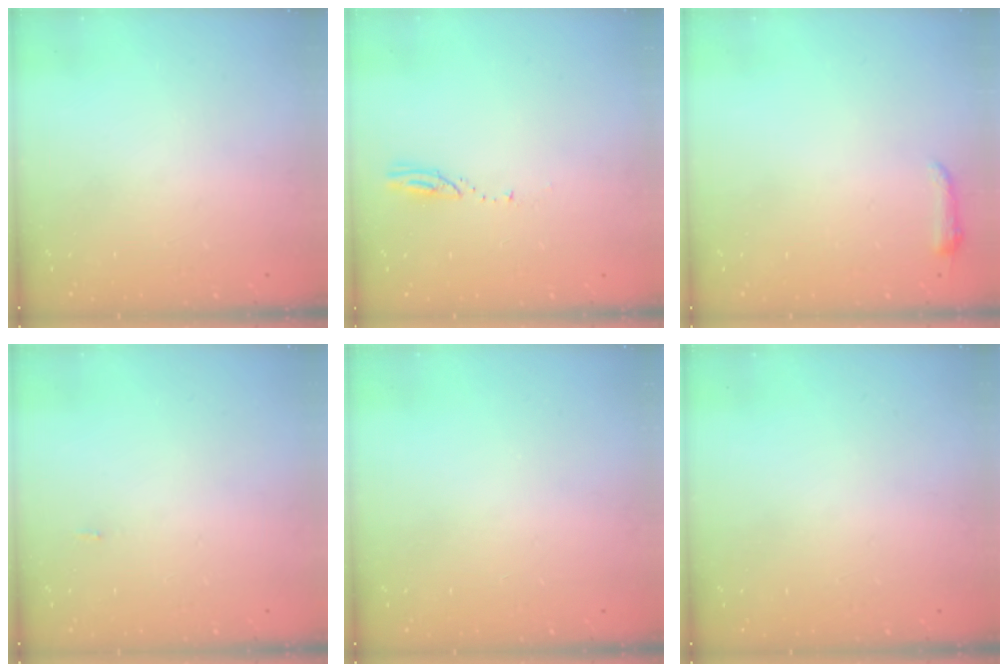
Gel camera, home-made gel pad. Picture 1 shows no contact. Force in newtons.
{"total": 3.3, "press": 3.3, "slide": 0.3}
{"total": 3.7, "press": 3.7, "slide": 0.7}
{"total": 12.5, "press": 4.6, "slide": 11.7}
{"total": 0.0}
{"total": 0.0}